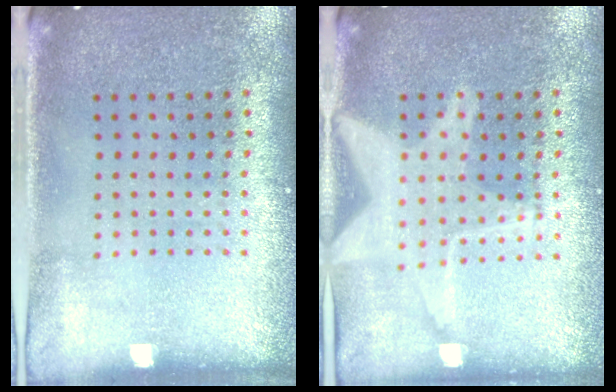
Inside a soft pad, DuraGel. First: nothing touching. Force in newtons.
{"total": 3.0, "press": 3.0, "slide": 0.4}